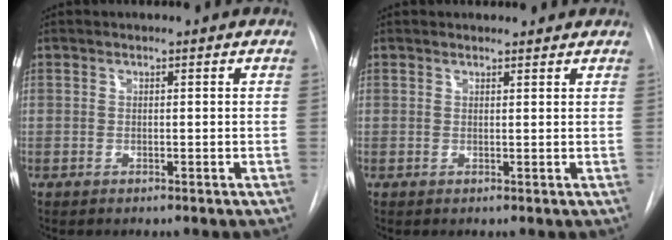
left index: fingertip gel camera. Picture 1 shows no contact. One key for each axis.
{"total": 1.9, "fx": 1.8, "fy": 0.6, "fz": 0.3, "tx": -0.006, "ty": 0.006, "tz": 0.017}